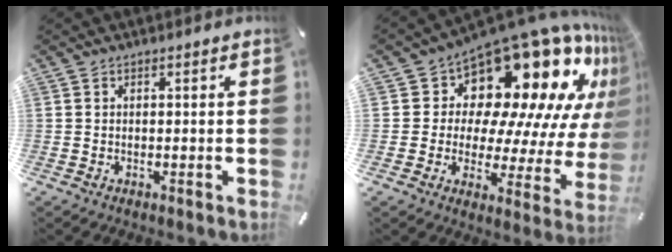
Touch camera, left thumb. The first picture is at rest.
{"total": 21.2, "force": [14.4, 10.6, 11.3], "torque": [-0.149, -0.142, 0.248]}